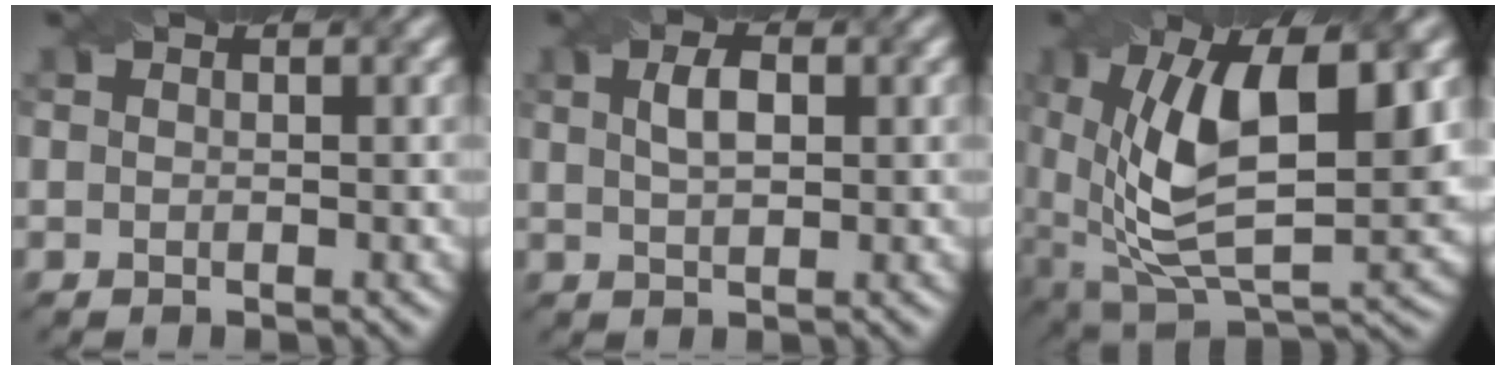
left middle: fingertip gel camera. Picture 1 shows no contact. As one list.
[{"total": 2.7, "force": [0.9, 1.3, 2.2], "torque": [-0.046, 0.003, 0.018]}, {"total": 13.0, "force": [2.6, 6.0, 11.2], "torque": [-0.200, -0.008, 0.043]}]